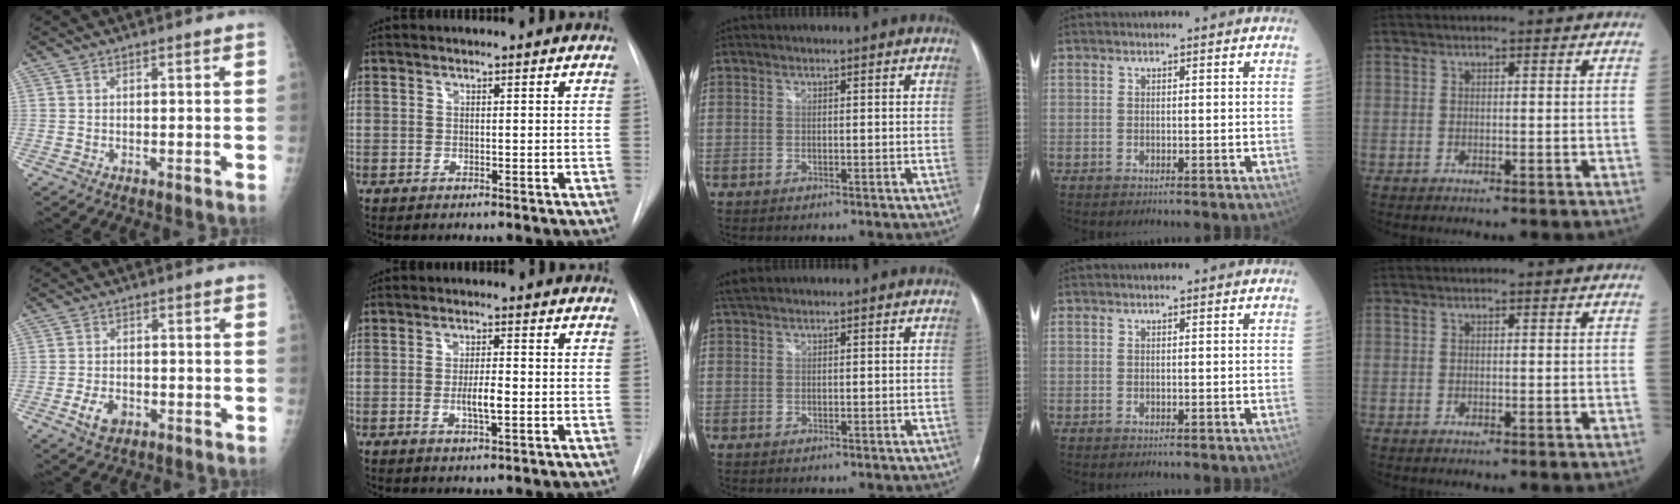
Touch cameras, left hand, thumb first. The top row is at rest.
{"thumb": {"total": 4.5, "force": [-2.0, 3.0, 2.8], "torque": [-0.044, 0.008, -0.032]}, "index": {"total": 3.6, "force": [-1.1, 0.7, 3.4], "torque": [-0.062, -0.007, -0.017]}, "middle": {"total": 1.3, "force": [1.1, 0.2, 0.7], "torque": [-0.020, 0.022, 0.026]}}